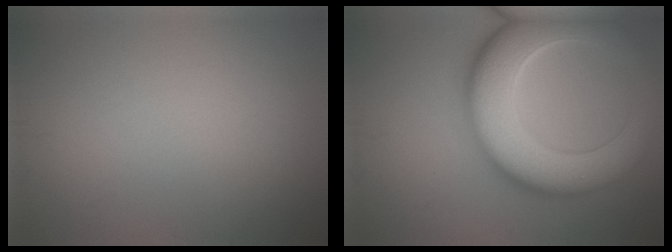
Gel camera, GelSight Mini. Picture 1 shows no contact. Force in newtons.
{"total": 11.7, "press": 11.7, "slide": 0.4}